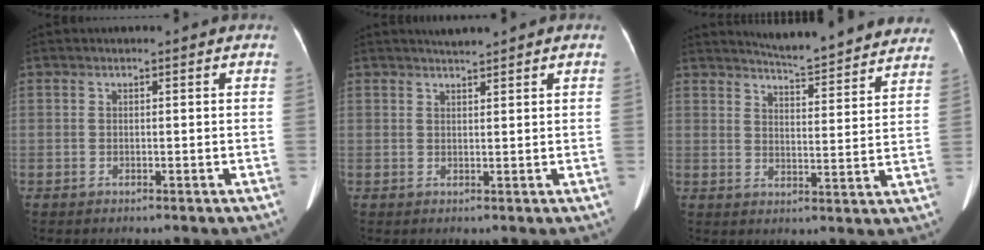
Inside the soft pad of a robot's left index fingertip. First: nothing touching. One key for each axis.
{"total": 1.6, "fx": 1.4, "fy": -0.3, "fz": 0.4, "tx": -0.008, "ty": 0.006, "tz": 0.028}
{"total": 15.6, "fx": 14.8, "fy": 1.3, "fz": 5.0, "tx": -0.063, "ty": -0.026, "tz": 0.177}